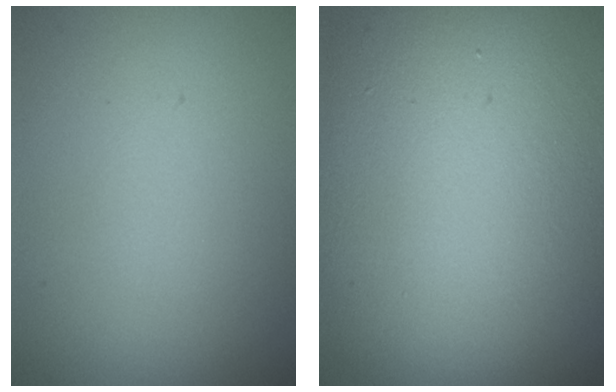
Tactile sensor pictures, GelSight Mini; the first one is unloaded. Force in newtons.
{"total": 17.2, "press": 17.2, "slide": 1.2}